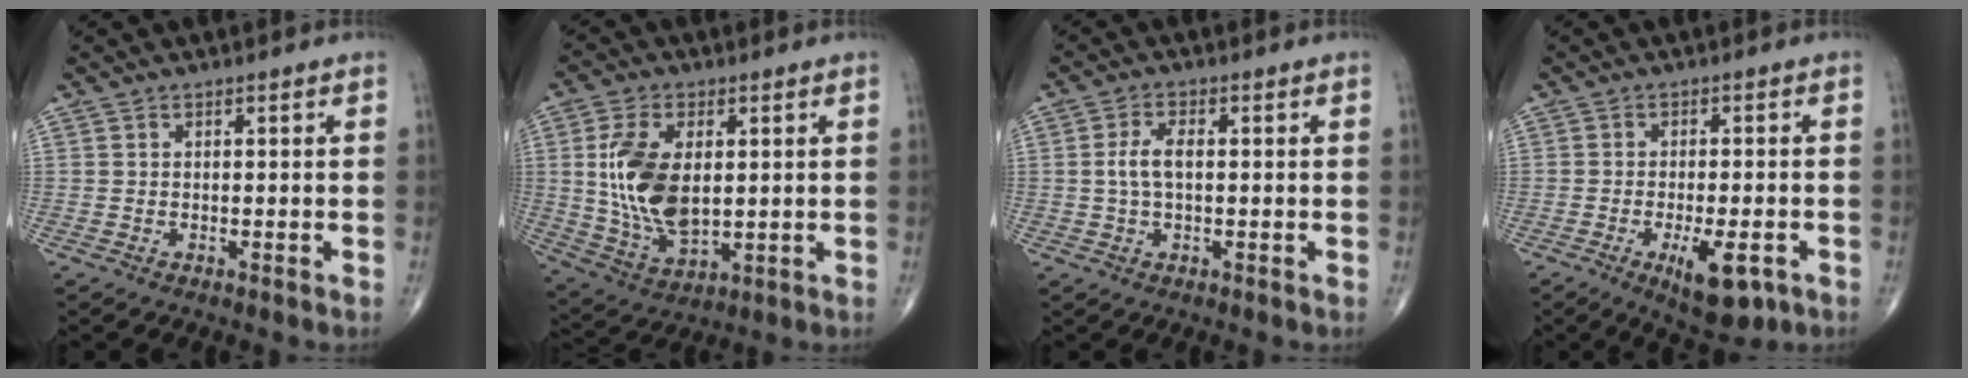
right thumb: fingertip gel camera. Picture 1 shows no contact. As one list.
[{"total": 14.1, "force": [1.8, 7.9, 11.6], "torque": [-0.222, -0.013, 0.043]}, {"total": 4.0, "force": [0.1, 1.9, 3.5], "torque": [-0.081, 0.009, -0.001]}, {"total": 9.0, "force": [-3.8, 3.3, 7.4], "torque": [-0.105, 0.002, -0.048]}]